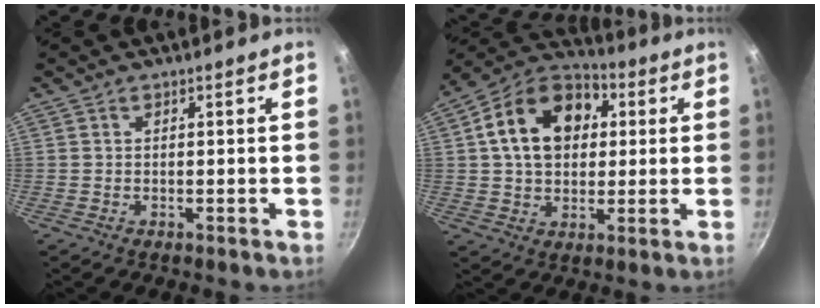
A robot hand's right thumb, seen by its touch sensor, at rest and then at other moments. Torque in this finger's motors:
{"motor_torque": [-0.56, 1.86, 1.04, -0.30, 0.37]}